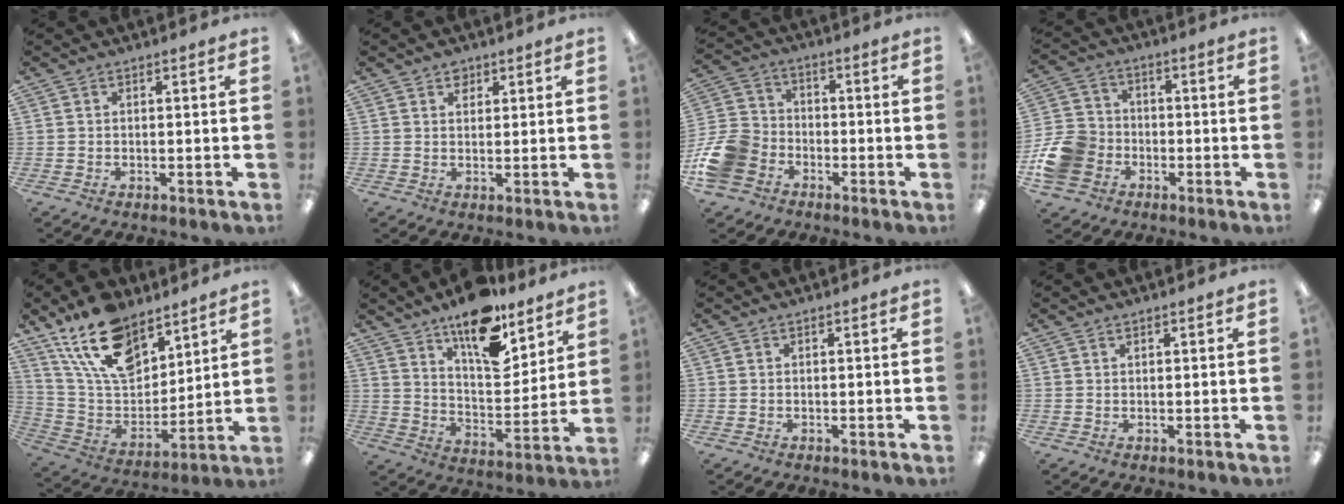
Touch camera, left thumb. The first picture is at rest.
{"total": 2.4, "force": [1.7, 1.5, 0.8], "torque": [-0.002, -0.006, 0.028]}
{"total": 12.4, "force": [-5.7, 9.3, 5.9], "torque": [-0.130, 0.050, -0.102]}
{"total": 11.8, "force": [-4.2, 9.8, 5.1], "torque": [-0.115, 0.038, -0.073]}
{"total": 18.9, "force": [12.7, 10.0, 9.8], "torque": [-0.190, -0.057, 0.235]}
{"total": 16.2, "force": [11.9, 6.5, 8.9], "torque": [-0.133, -0.076, 0.204]}
{"total": 0.0}
{"total": 0.5, "force": [0.5, 0.1, 0.2], "torque": [-0.004, 0.002, 0.008]}